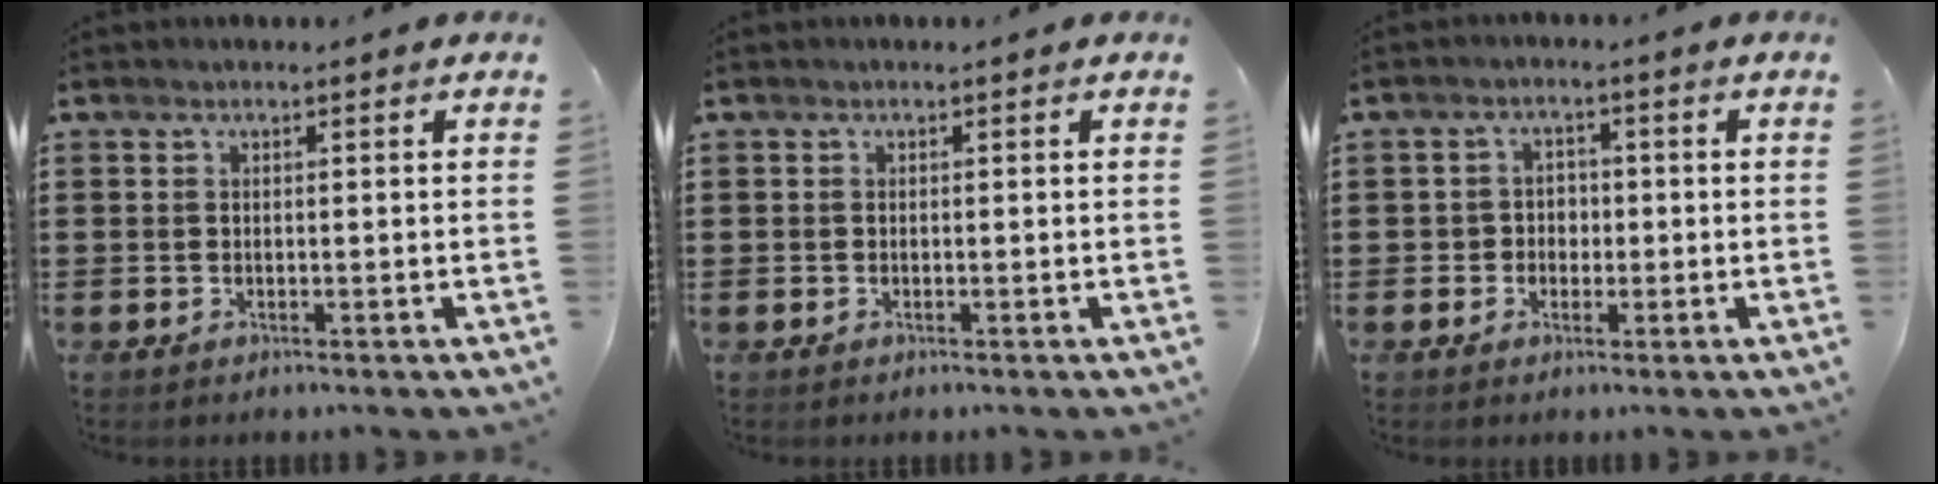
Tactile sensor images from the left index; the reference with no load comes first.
{"total": 0.0}
{"total": 2.6, "force": [-0.7, 2.3, 0.8], "torque": [-0.024, 0.007, -0.019]}